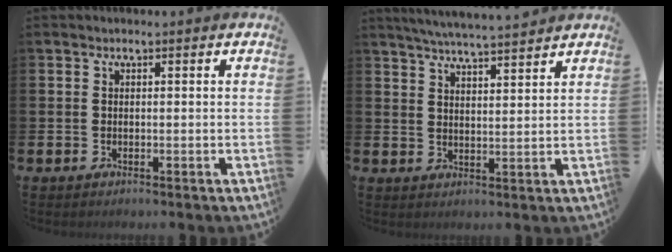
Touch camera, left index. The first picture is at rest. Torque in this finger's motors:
{"motor_torque": [-0.20, -0.59, 0.57, 0.13]}